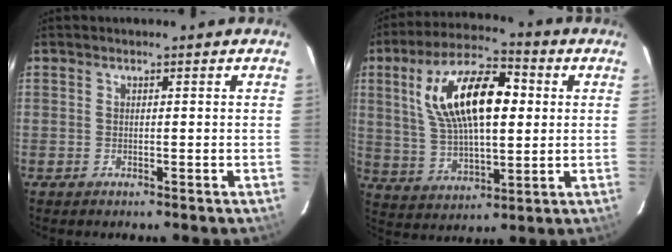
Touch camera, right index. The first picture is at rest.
{"total": 18.2, "force": [4.2, 8.0, 15.8], "torque": [-0.290, 0.026, 0.080]}